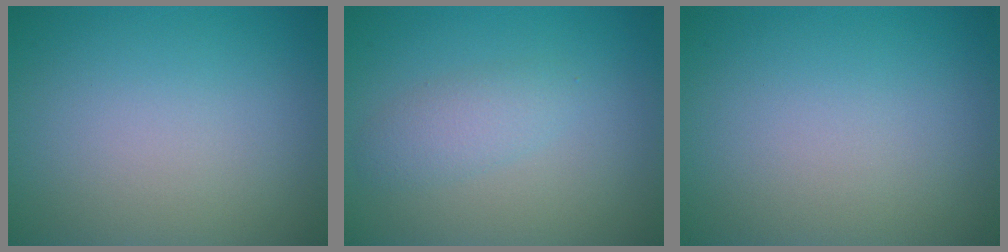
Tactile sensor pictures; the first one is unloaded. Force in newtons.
{"total": 2.0, "press": 2.0, "slide": 0.1}
{"total": 0.0}